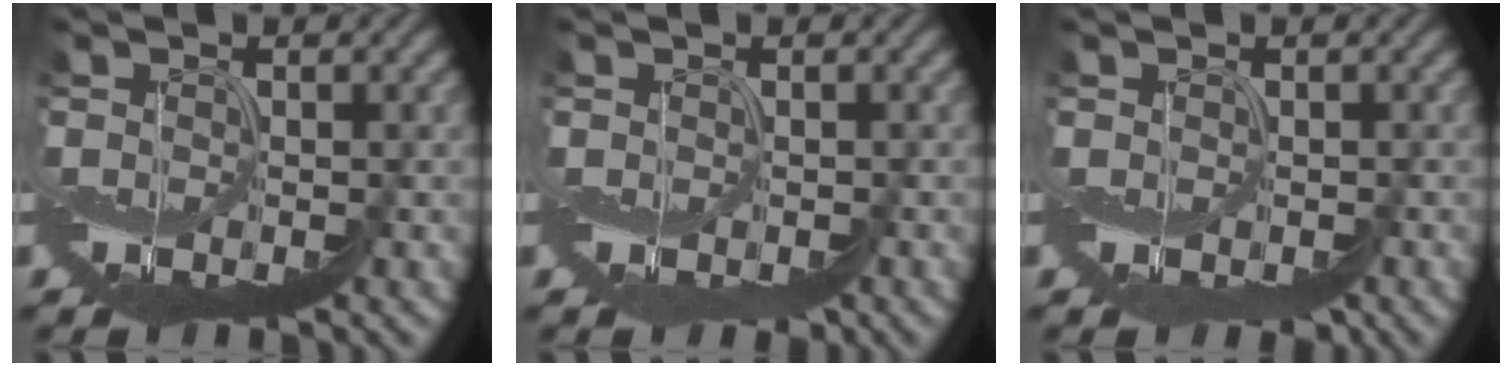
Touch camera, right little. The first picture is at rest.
{"total": 0.9, "force": [-0.6, 0.6, 0.1], "torque": [0.003, -0.001, -0.006]}
{"total": 1.3, "force": [-0.9, 0.9, 0.4], "torque": [-0.002, -0.004, -0.009]}